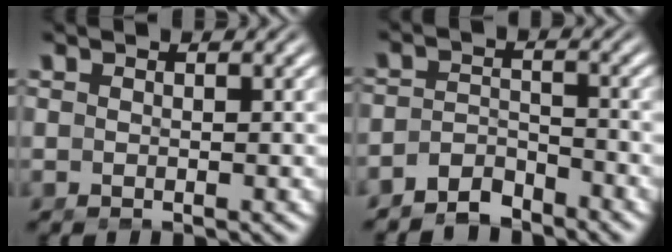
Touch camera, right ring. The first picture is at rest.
{"total": 4.8, "force": [-4.0, 2.2, 1.4], "torque": [-0.022, -0.024, -0.062]}